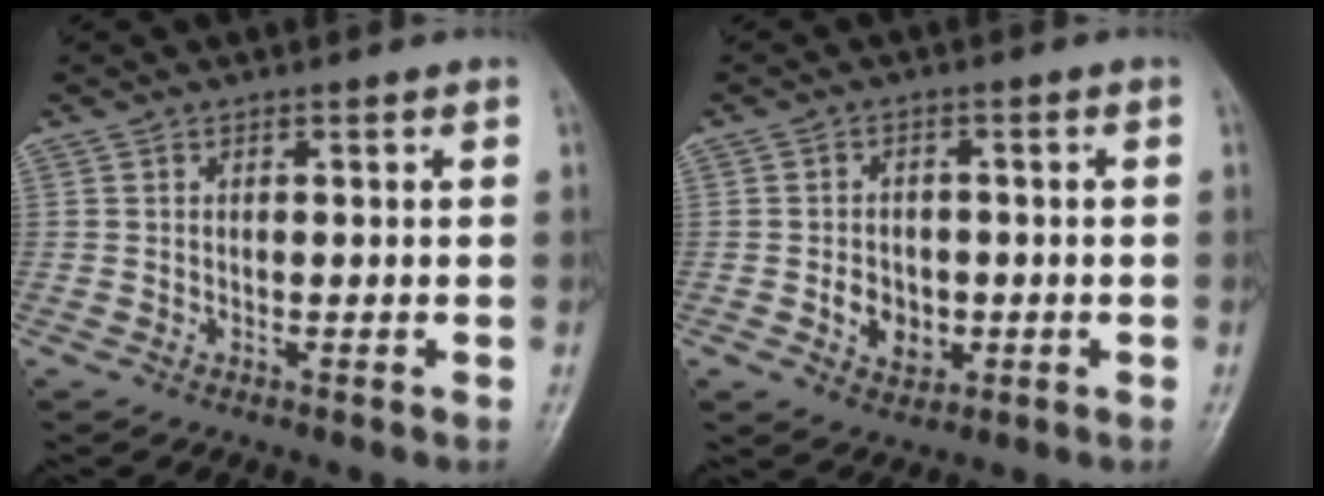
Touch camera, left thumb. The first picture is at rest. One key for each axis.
{"total": 5.6, "fx": -1.2, "fy": 4.5, "fz": 3.1, "tx": -0.027, "ty": 0.005, "tz": -0.014}